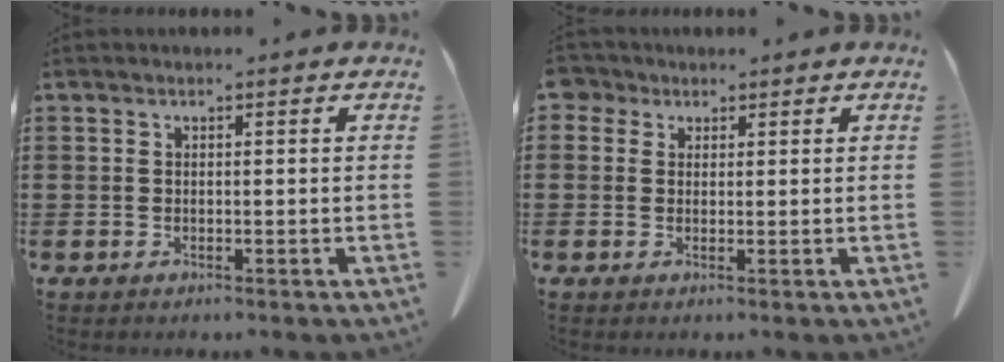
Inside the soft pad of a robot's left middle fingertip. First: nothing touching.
{"total": 2.2, "force": [1.4, 1.6, 0.5], "torque": [-0.018, 0.007, 0.026]}